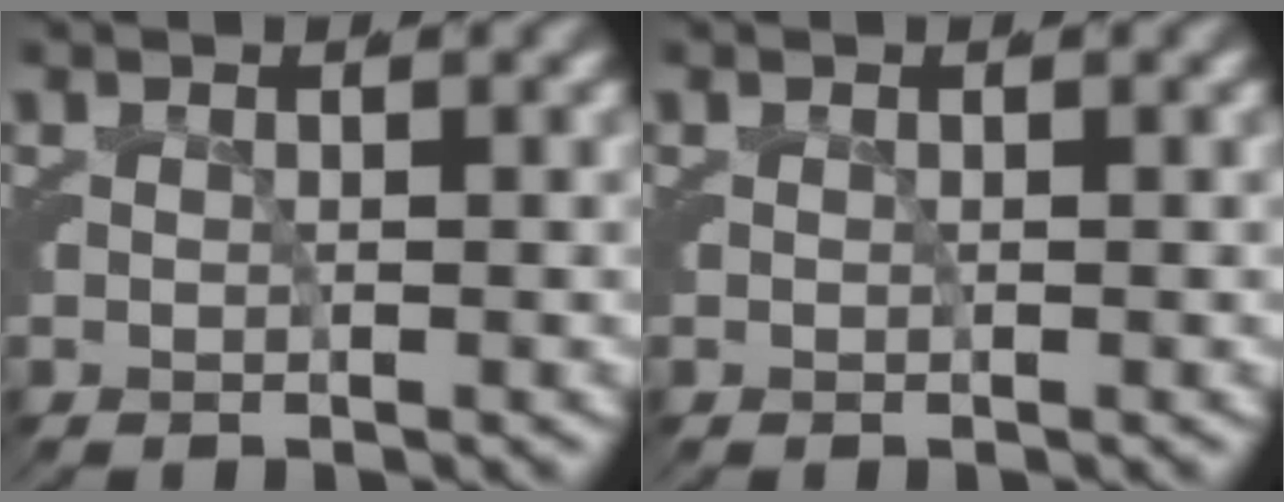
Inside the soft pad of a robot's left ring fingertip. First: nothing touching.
{"total": 0.0}